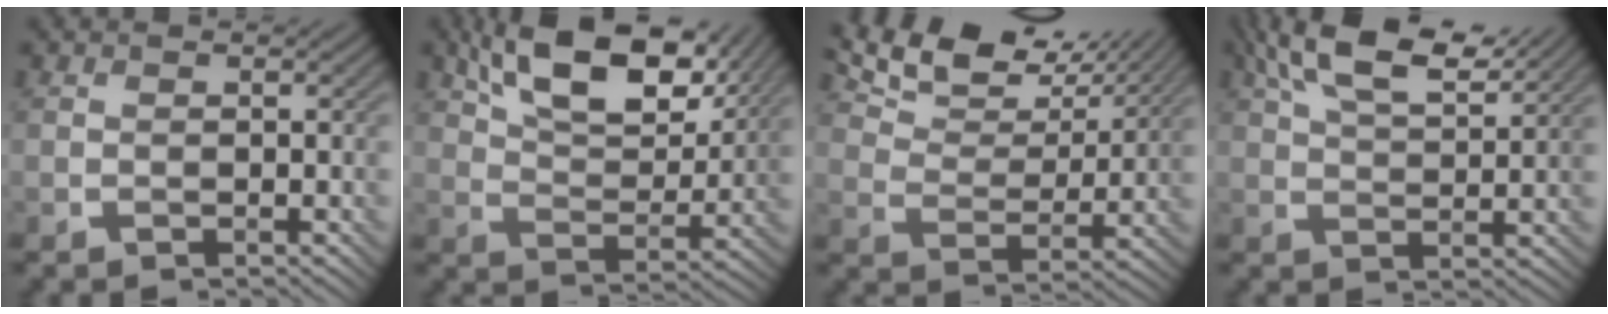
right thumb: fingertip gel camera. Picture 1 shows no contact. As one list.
[{"total": 13.9, "force": [8.3, 6.2, 9.2], "torque": [-0.161, 0.004, 0.136]}, {"total": 13.1, "force": [9.8, 5.2, 7.0], "torque": [-0.157, 0.009, 0.148]}, {"total": 9.8, "force": [6.2, 3.3, 6.8], "torque": [-0.143, 0.017, 0.118]}]